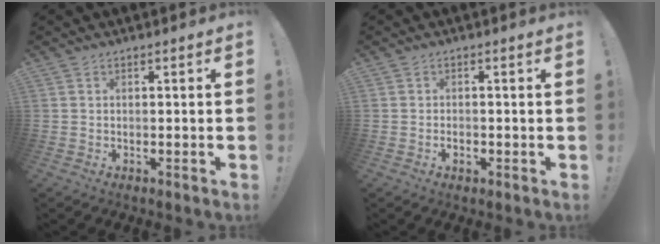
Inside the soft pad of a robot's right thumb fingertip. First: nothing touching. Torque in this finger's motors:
{"motor_torque": [0.26, 0.54, 0.18, -0.24, 0.00]}